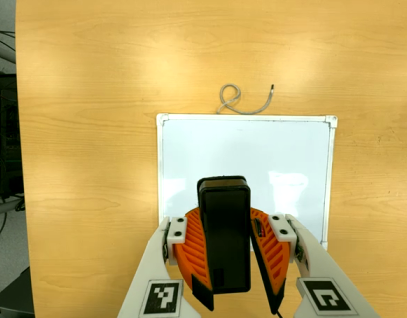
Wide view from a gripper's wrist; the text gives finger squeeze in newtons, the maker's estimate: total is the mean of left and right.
{"total": 10.7, "left": 10.3, "right": 11.0}